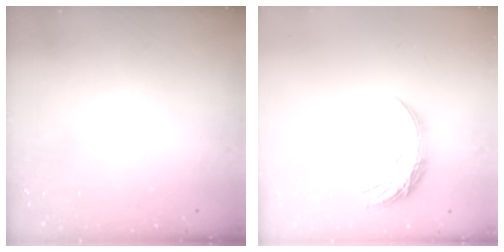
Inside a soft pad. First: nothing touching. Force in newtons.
{"total": 8.2, "press": 8.2, "slide": 0.8}